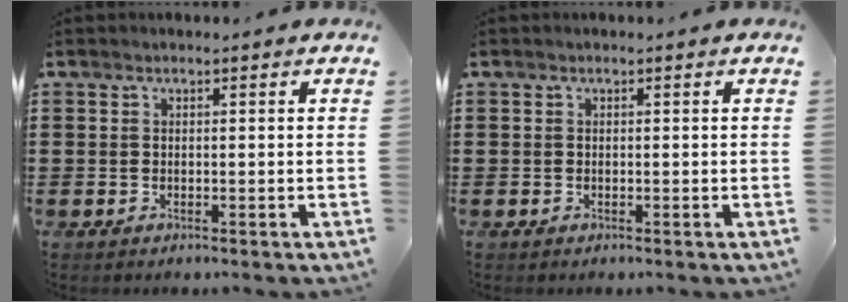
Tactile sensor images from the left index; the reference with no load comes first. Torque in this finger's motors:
{"motor_torque": [-0.02, 0.02, 0.00, 0.00]}